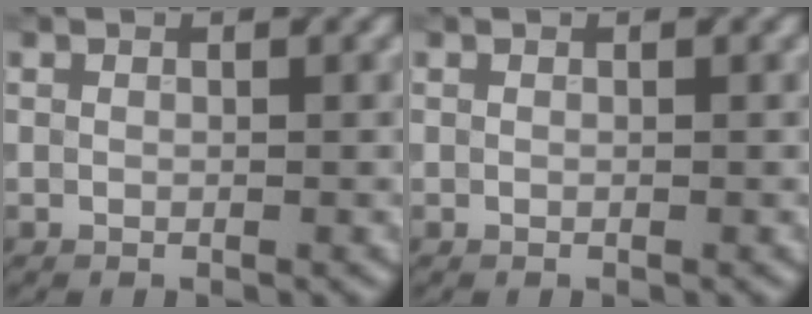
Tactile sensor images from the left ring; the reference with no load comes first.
{"total": 0.0}